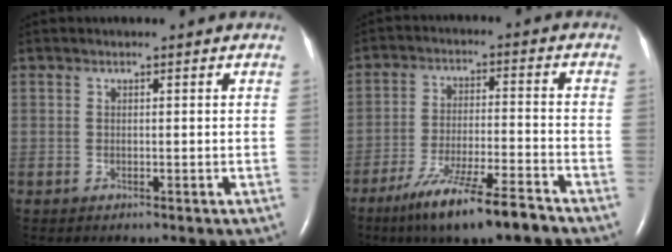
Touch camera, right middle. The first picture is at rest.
{"total": 11.7, "force": [-8.4, 0.7, 8.1], "torque": [-0.145, -0.031, -0.147]}